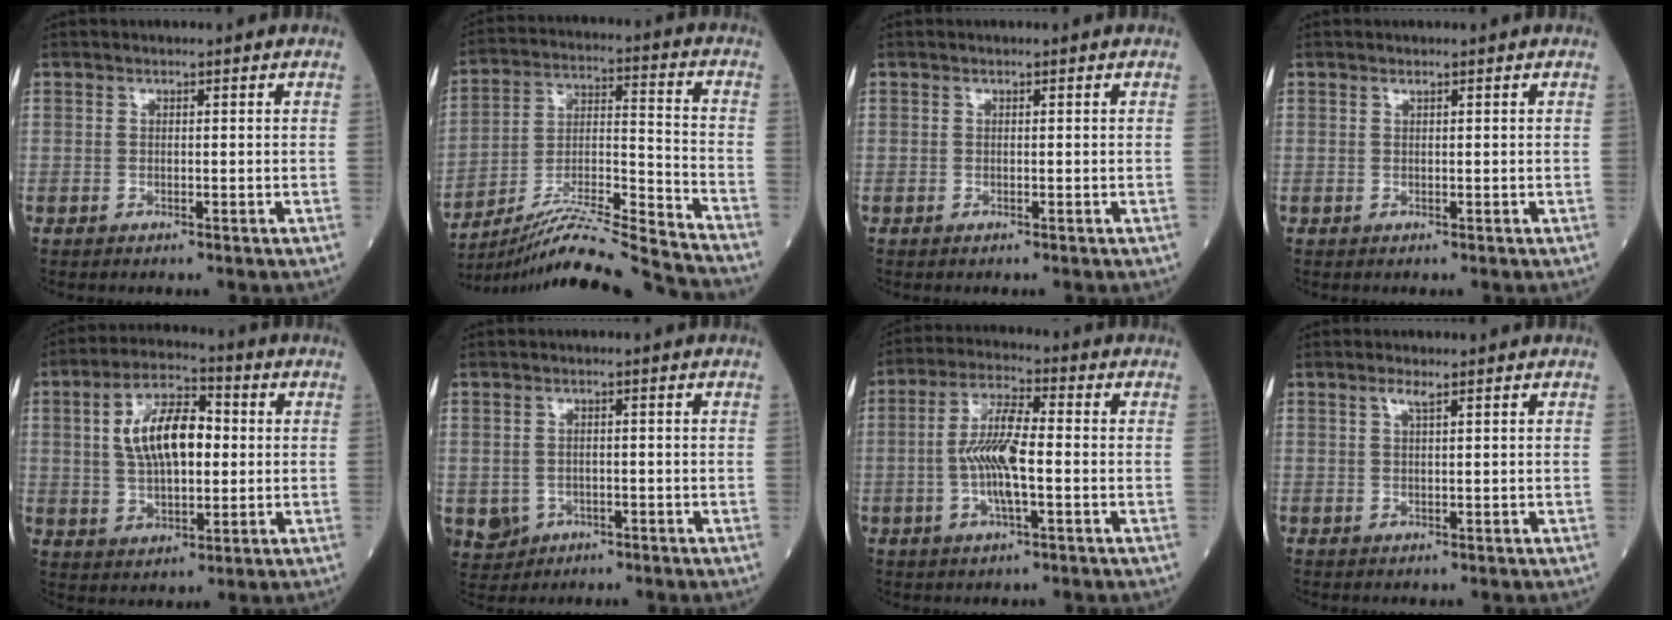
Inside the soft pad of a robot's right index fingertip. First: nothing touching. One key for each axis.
{"total": 21.0, "fx": -19.6, "fy": -2.0, "fz": 7.1, "tx": -0.131, "ty": -0.014, "tz": -0.320}
{"total": 0.0}
{"total": 0.0}
{"total": 11.5, "fx": 1.7, "fy": 5.2, "fz": 10.2, "tx": -0.193, "ty": 0.021, "tz": 0.032}
{"total": 6.2, "fx": -2.2, "fy": 5.6, "fz": 1.6, "tx": -0.041, "ty": 0.001, "tz": -0.023}
{"total": 8.5, "fx": -1.0, "fy": 1.7, "fz": 8.3, "tx": -0.163, "ty": 0.006, "tz": -0.022}
{"total": 1.3, "fx": 0.8, "fy": -0.1, "fz": 1.0, "tx": -0.025, "ty": 0.003, "tz": 0.017}